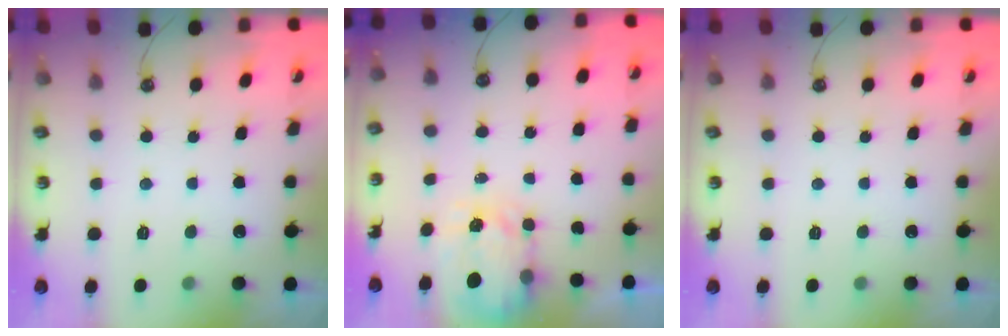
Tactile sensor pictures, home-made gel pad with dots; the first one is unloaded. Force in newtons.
{"total": 3.4, "press": 3.4, "slide": 0.4}
{"total": 0.0}